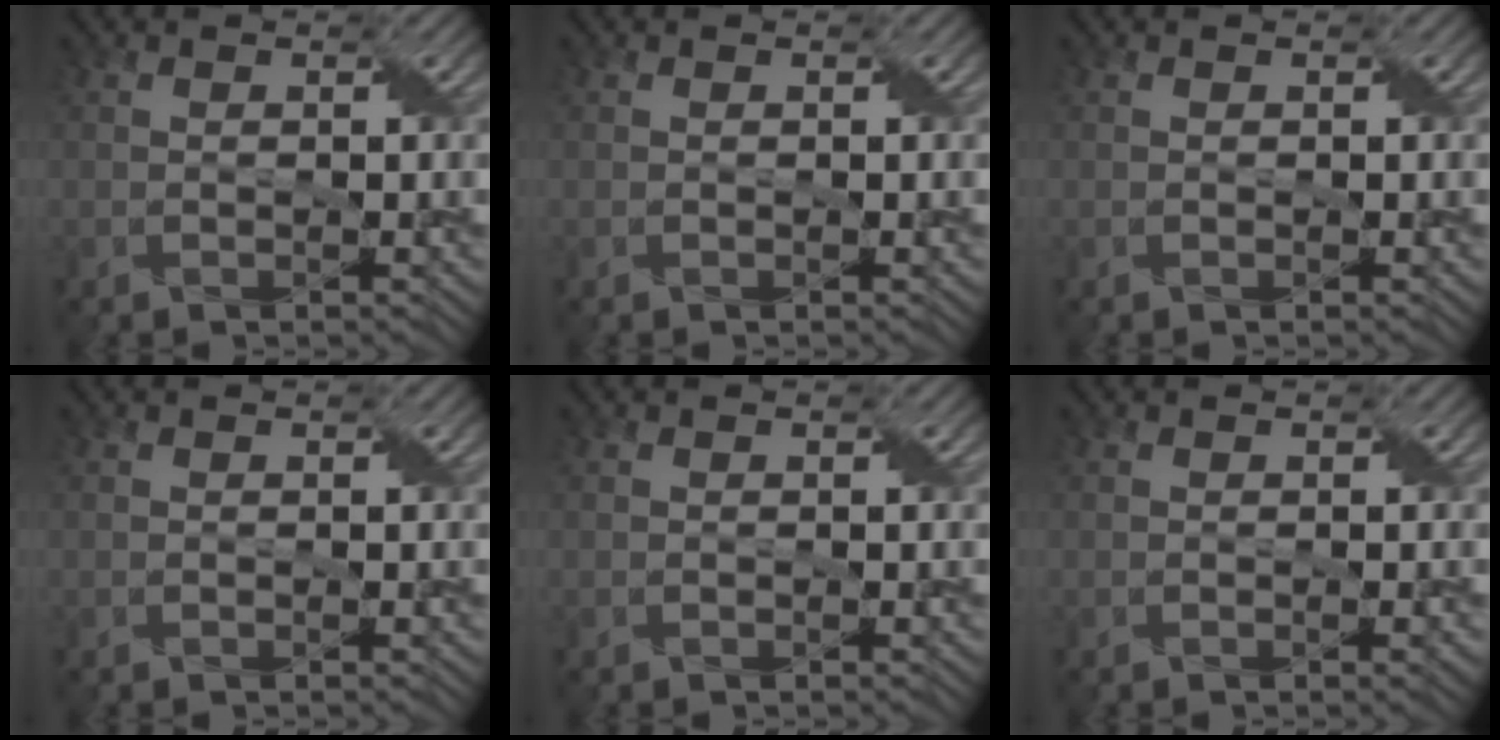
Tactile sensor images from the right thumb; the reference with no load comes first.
{"total": 0.0}
{"total": 0.0}
{"total": 0.0}
{"total": 0.0}
{"total": 0.7, "force": [-0.1, 0.0, 0.7], "torque": [-0.009, -0.001, -0.001]}